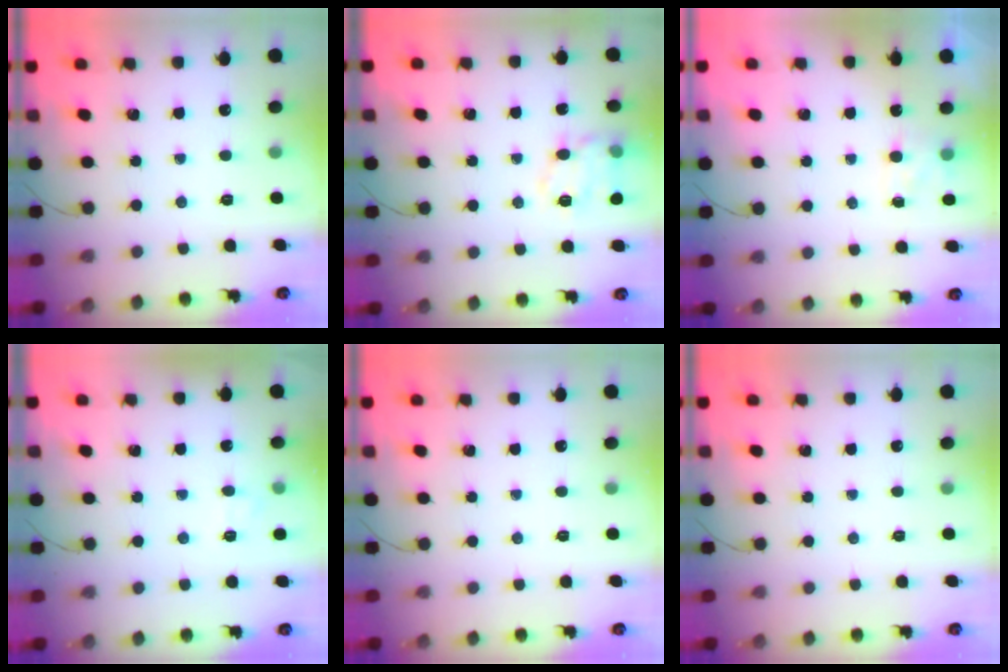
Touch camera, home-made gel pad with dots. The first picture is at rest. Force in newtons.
{"total": 13.4, "press": 13.4, "slide": 0.4}
{"total": 4.5, "press": 4.3, "slide": 1.2}
{"total": 5.4, "press": 5.2, "slide": 1.4}
{"total": 0.0}
{"total": 0.0}